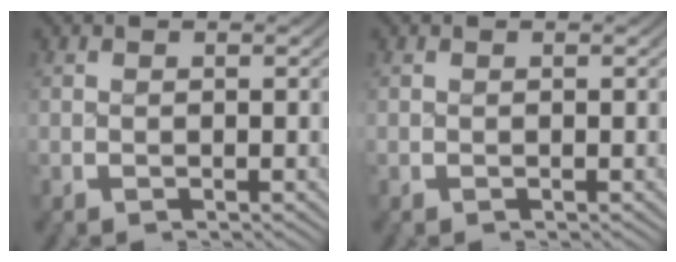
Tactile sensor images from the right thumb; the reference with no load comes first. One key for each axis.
{"total": 0.9, "fx": -0.7, "fy": -0.5, "fz": -0.1, "tx": 0.003, "ty": 0.000, "tz": -0.016}